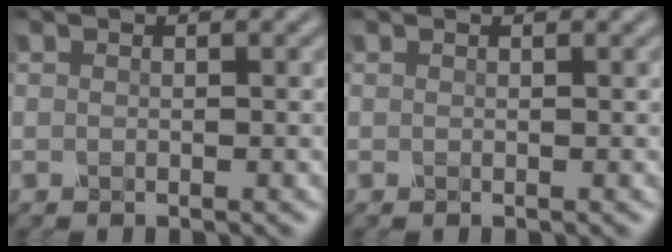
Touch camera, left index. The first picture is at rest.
{"total": 0.5, "force": [0.4, 0.1, 0.3], "torque": [-0.005, 0.000, 0.003]}